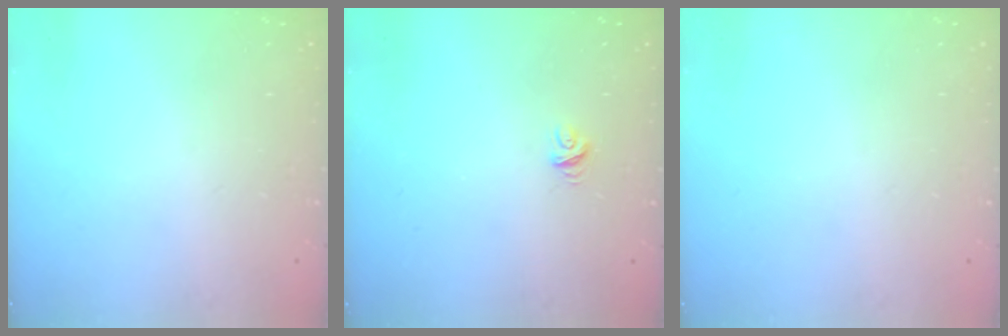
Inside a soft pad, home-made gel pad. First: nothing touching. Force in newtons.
{"total": 4.9, "press": 4.8, "slide": 0.3}
{"total": 0.0}